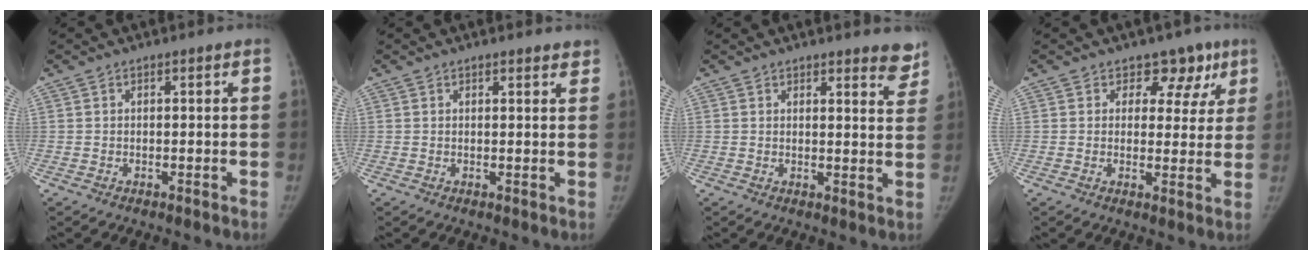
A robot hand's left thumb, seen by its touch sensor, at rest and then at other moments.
{"total": 2.5, "force": [2.2, 0.8, 1.0], "torque": [0.010, -0.003, 0.022]}
{"total": 5.9, "force": [5.1, 1.8, 2.3], "torque": [0.009, -0.031, 0.048]}
{"total": 6.7, "force": [4.2, 4.9, 1.7], "torque": [0.027, -0.016, 0.043]}